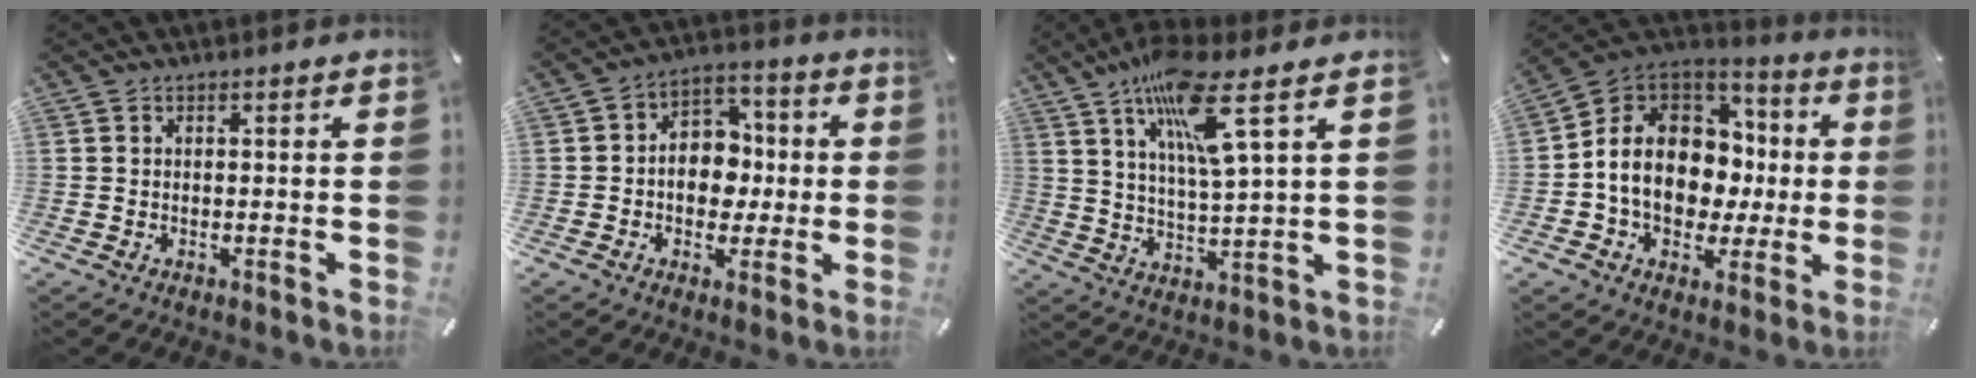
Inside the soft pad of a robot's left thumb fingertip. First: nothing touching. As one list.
[{"total": 9.5, "force": [-0.9, 7.9, 5.1], "torque": [-0.085, 0.017, -0.014]}, {"total": 13.2, "force": [7.4, 1.5, 10.8], "torque": [-0.199, -0.024, 0.120]}, {"total": 14.9, "force": [-1.3, 12.5, 8.0], "torque": [-0.167, 0.005, -0.017]}]